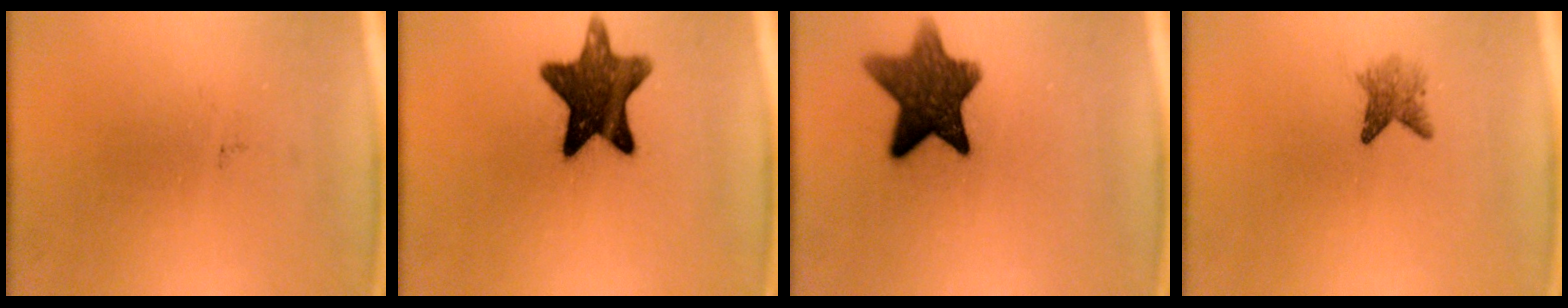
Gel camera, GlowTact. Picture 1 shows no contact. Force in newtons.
{"total": 12.4}
{"total": 11.0}
{"total": 2.5}